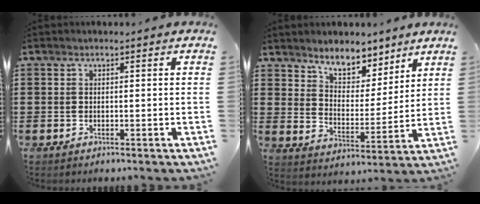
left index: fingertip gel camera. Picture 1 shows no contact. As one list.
[{"total": 6.7, "force": [6.0, 2.7, 1.5], "torque": [-0.044, -0.031, 0.106]}]